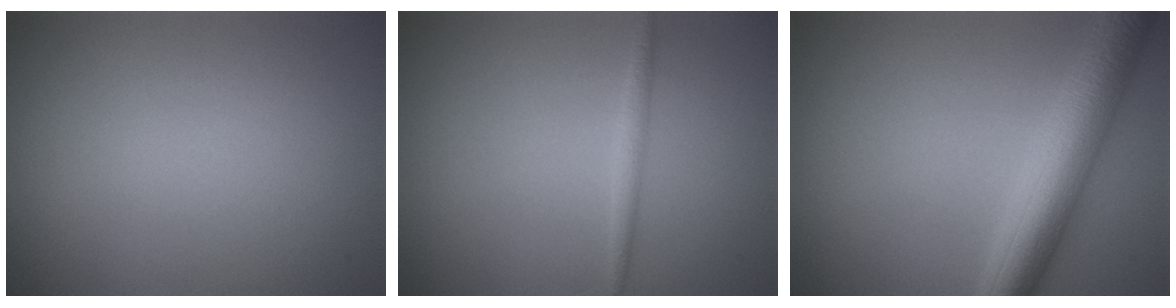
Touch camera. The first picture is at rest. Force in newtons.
{"total": 1.2, "press": 1.2, "slide": 0.1}
{"total": 6.5, "press": 6.5, "slide": 0.1}